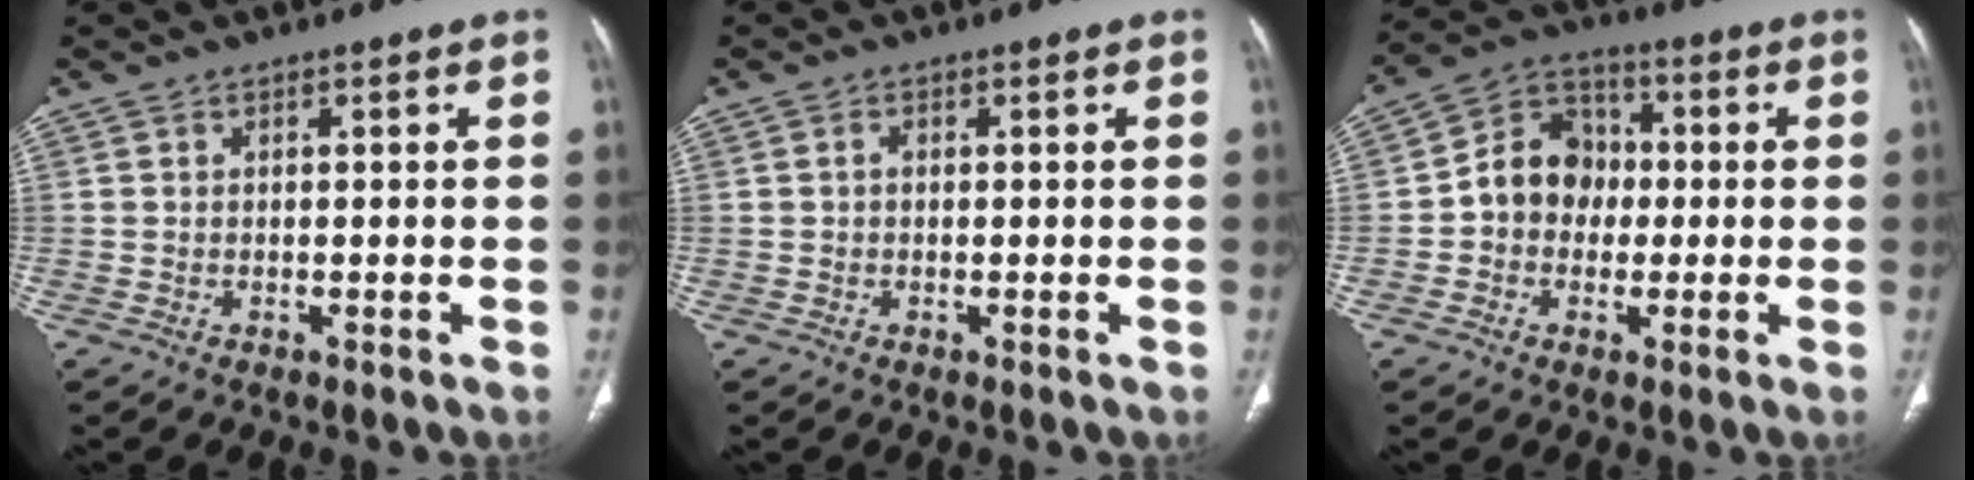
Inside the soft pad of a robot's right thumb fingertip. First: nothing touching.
{"total": 0.8, "force": [0.0, 0.6, 0.5], "torque": [-0.008, 0.002, -0.002]}
{"total": 10.2, "force": [-0.5, 8.7, 5.2], "torque": [-0.056, 0.031, -0.023]}